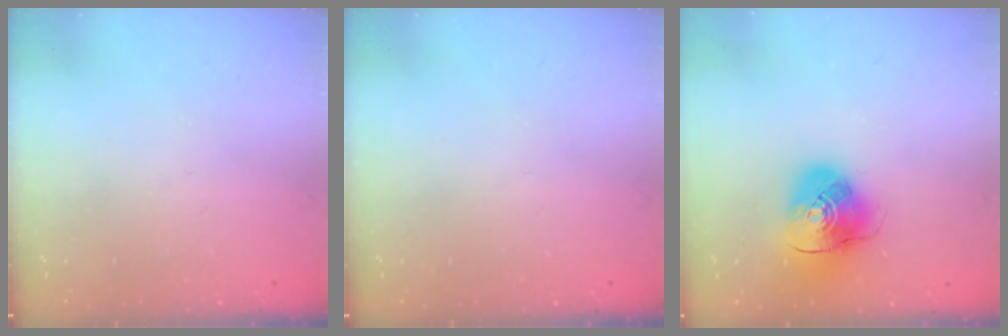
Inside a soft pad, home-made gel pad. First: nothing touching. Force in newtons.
{"total": 0.0}
{"total": 10.9, "press": 10.7, "slide": 1.8}